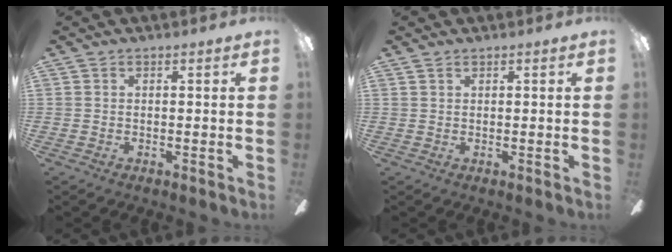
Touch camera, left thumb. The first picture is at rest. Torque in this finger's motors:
{"motor_torque": [-0.05, 0.09, -0.27, 0.19, 0.03]}